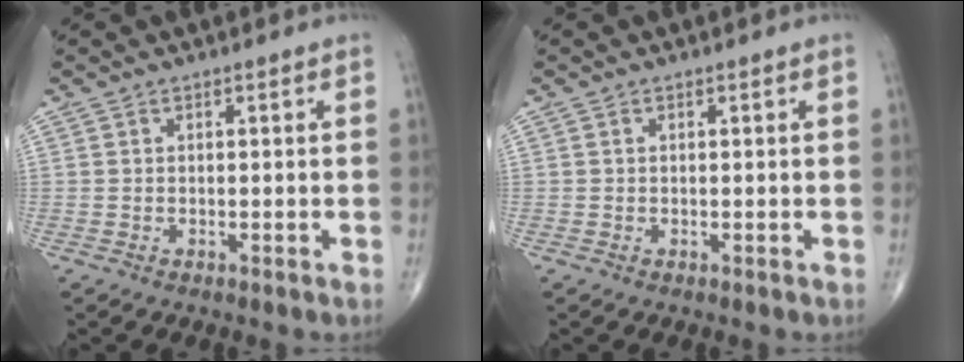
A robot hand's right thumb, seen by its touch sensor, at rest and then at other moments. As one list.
[{"total": 0.0}]